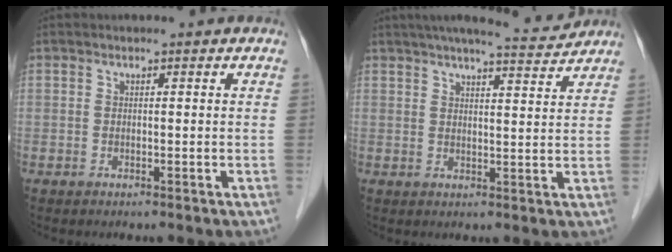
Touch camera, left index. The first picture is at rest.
{"total": 9.0, "force": [8.3, 0.1, 3.5], "torque": [-0.052, 0.006, 0.109]}